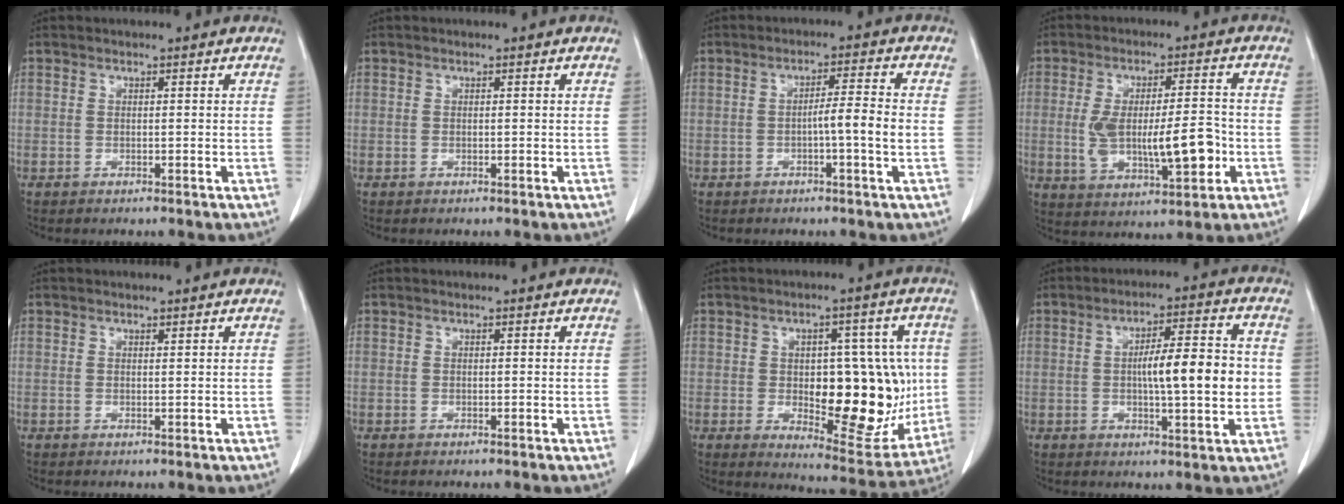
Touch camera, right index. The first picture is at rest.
{"total": 0.0}
{"total": 4.8, "force": [-1.0, -0.4, 4.6], "torque": [-0.071, 0.005, -0.018]}
{"total": 12.0, "force": [-1.7, 3.5, 11.3], "torque": [-0.198, 0.006, -0.014]}
{"total": 0.0}
{"total": 0.0}
{"total": 16.5, "force": [-0.9, 7.3, 14.8], "torque": [-0.177, 0.007, 0.008]}
{"total": 10.7, "force": [-0.1, 1.8, 10.6], "torque": [-0.163, 0.013, -0.003]}